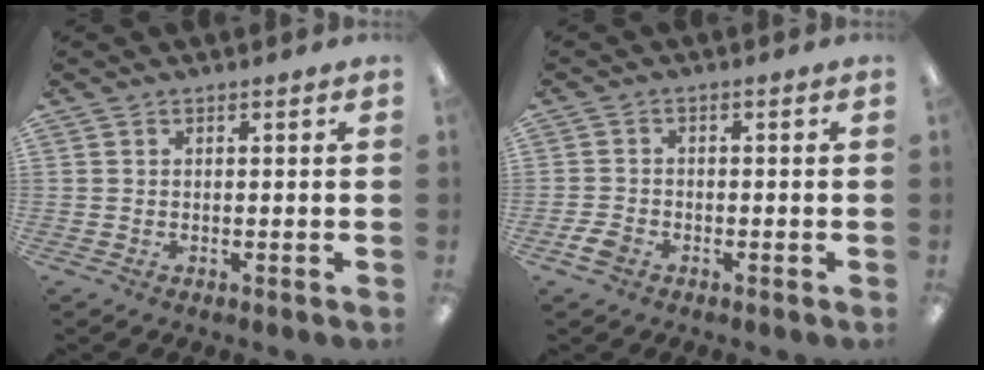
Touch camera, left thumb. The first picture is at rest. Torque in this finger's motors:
{"motor_torque": [-0.02, 0.03, 0.03, 0.00, 0.00]}